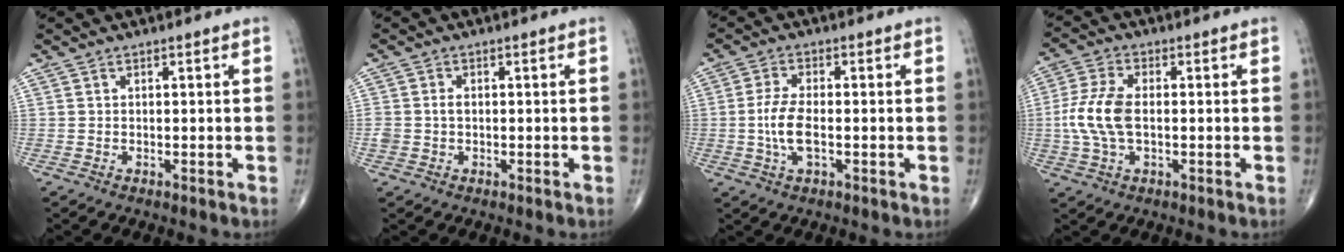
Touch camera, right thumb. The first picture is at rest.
{"total": 2.1, "force": [-0.1, 1.6, 1.4], "torque": [-0.029, 0.005, -0.001]}
{"total": 6.1, "force": [-0.9, 2.5, 5.5], "torque": [-0.121, 0.002, -0.020]}
{"total": 9.0, "force": [-0.5, 4.7, 7.7], "torque": [-0.178, 0.011, -0.013]}